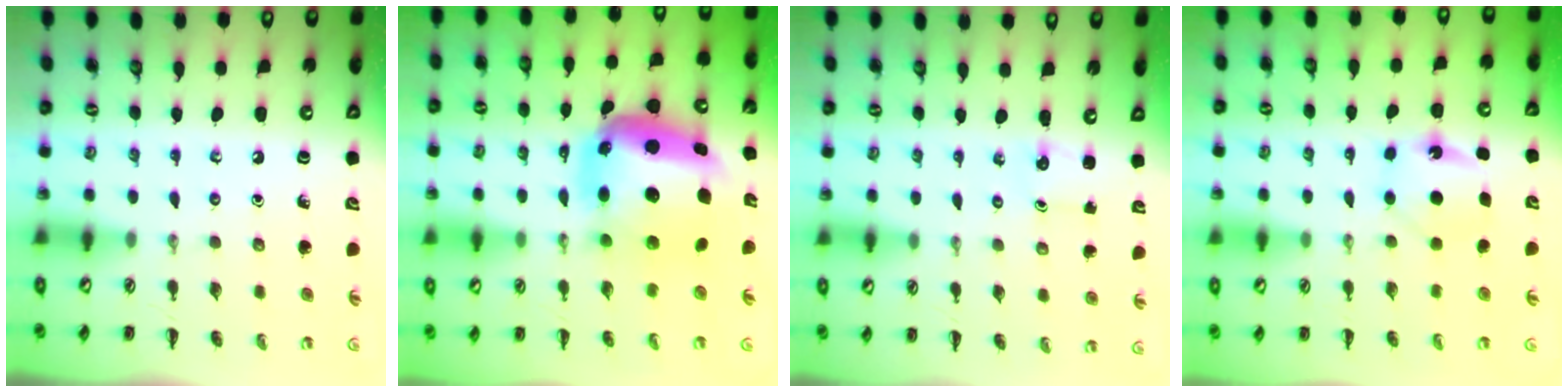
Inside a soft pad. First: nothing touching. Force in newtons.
{"total": 11.2, "press": 10.7, "slide": 3.2}
{"total": 1.2, "press": 1.2, "slide": 0.2}
{"total": 5.3, "press": 5.2, "slide": 1.2}